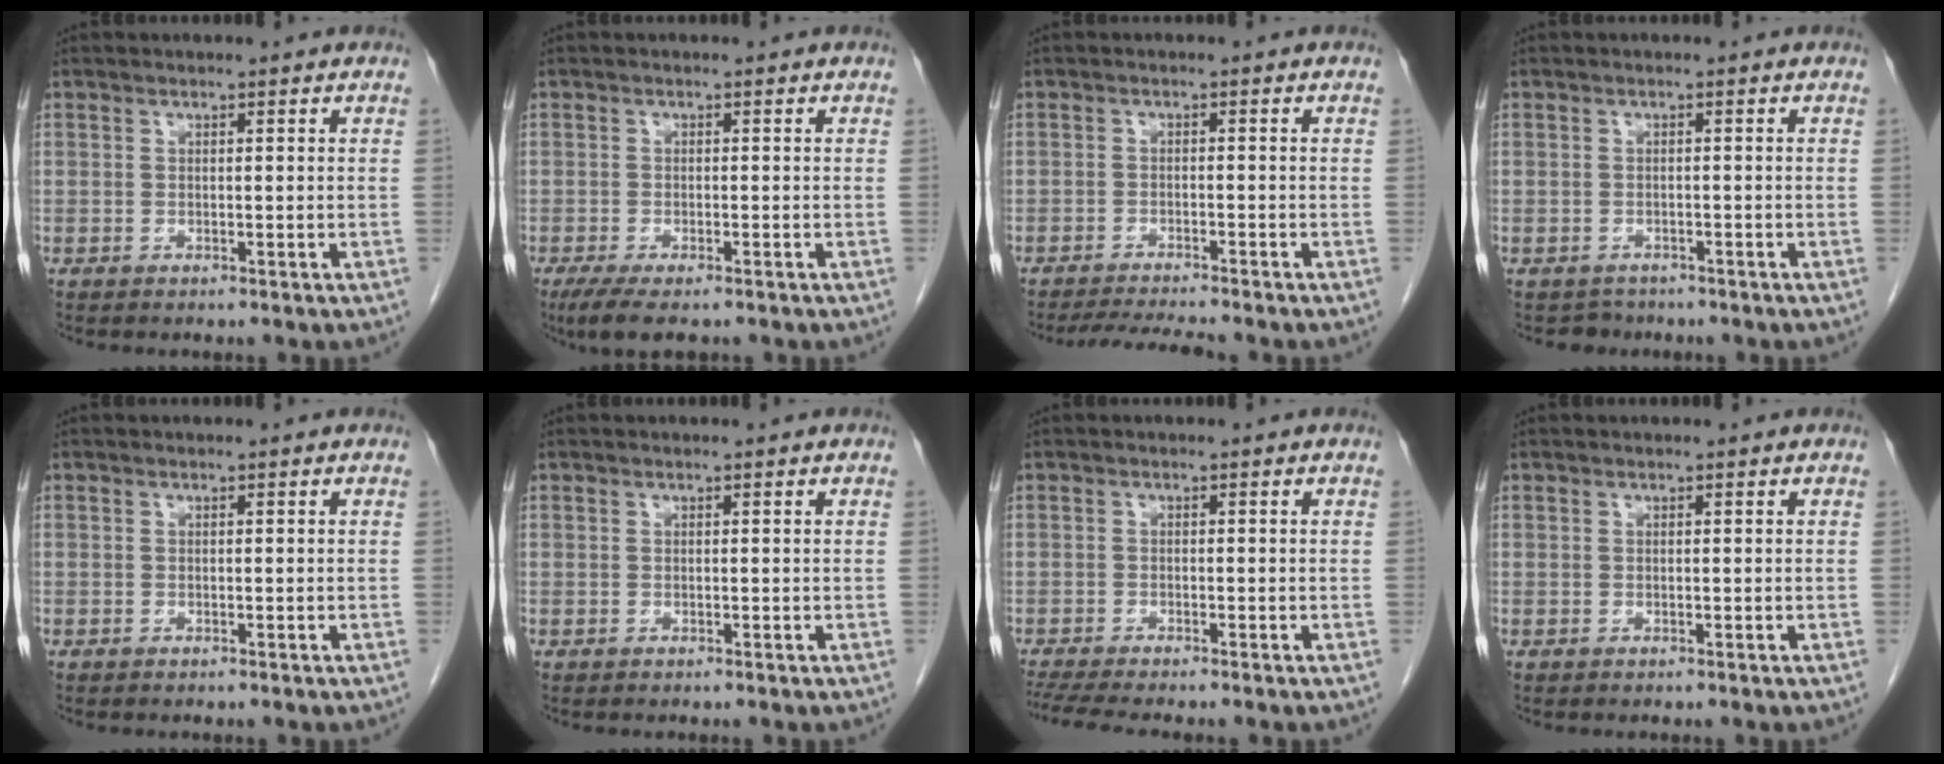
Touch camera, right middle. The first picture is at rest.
{"total": 5.5, "force": [-4.0, 1.5, 3.5], "torque": [-0.058, -0.013, -0.063]}
{"total": 5.8, "force": [-5.4, -0.3, 2.1], "torque": [-0.033, -0.016, -0.088]}
{"total": 2.0, "force": [-1.6, 1.1, -0.5], "torque": [0.002, 0.001, -0.026]}
{"total": 0.0}
{"total": 0.0}
{"total": 6.1, "force": [-5.3, -0.2, 3.0], "torque": [-0.050, -0.015, -0.090]}
{"total": 0.0}